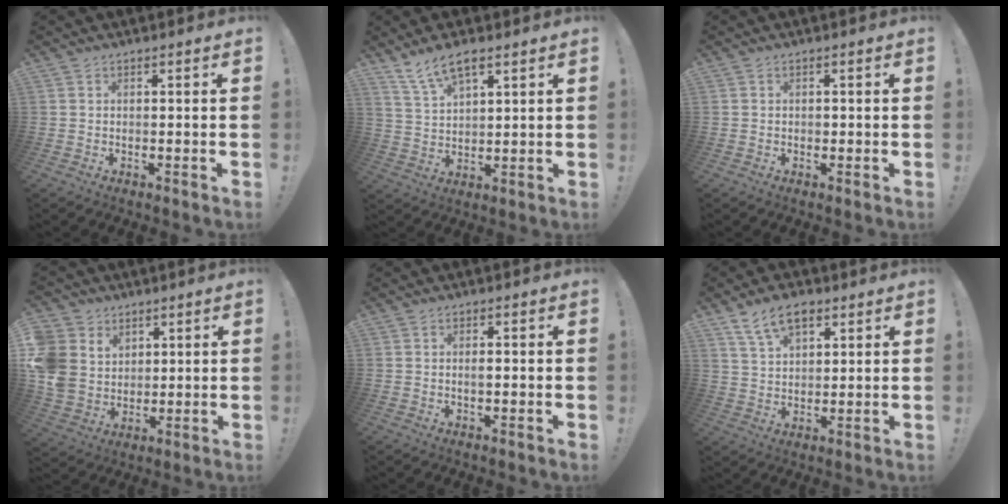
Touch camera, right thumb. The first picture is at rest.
{"total": 7.9, "force": [5.5, 2.8, 4.8], "torque": [-0.088, -0.021, 0.103]}
{"total": 0.7, "force": [-0.3, 0.6, 0.1], "torque": [-0.002, 0.002, -0.005]}
{"total": 11.3, "force": [3.2, 9.9, 4.3], "torque": [-0.107, -0.019, 0.070]}
{"total": 1.5, "force": [-0.3, 0.4, 1.4], "torque": [-0.019, 0.000, -0.009]}
{"total": 9.6, "force": [5.6, 5.3, 5.7], "torque": [-0.093, -0.013, 0.105]}